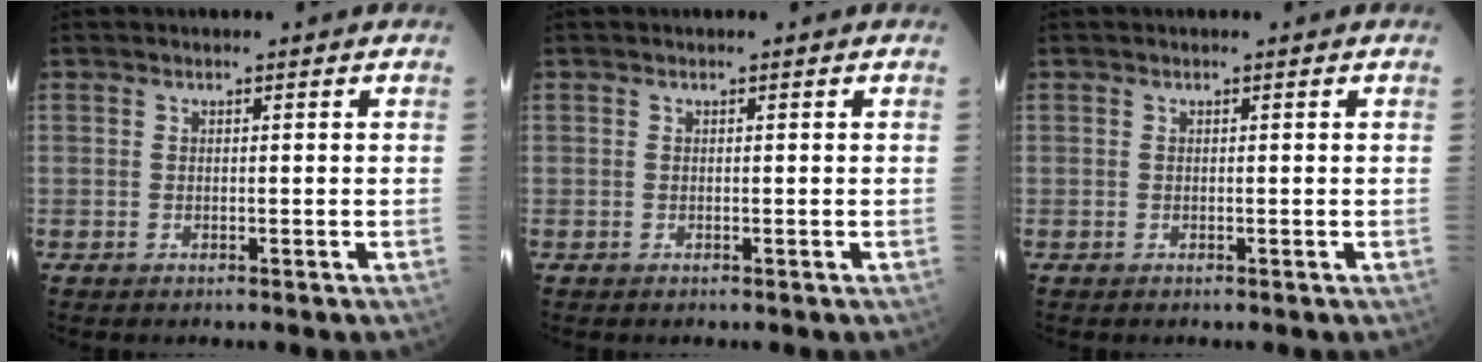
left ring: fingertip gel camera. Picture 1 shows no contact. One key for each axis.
{"total": 0.0}
{"total": 0.0}